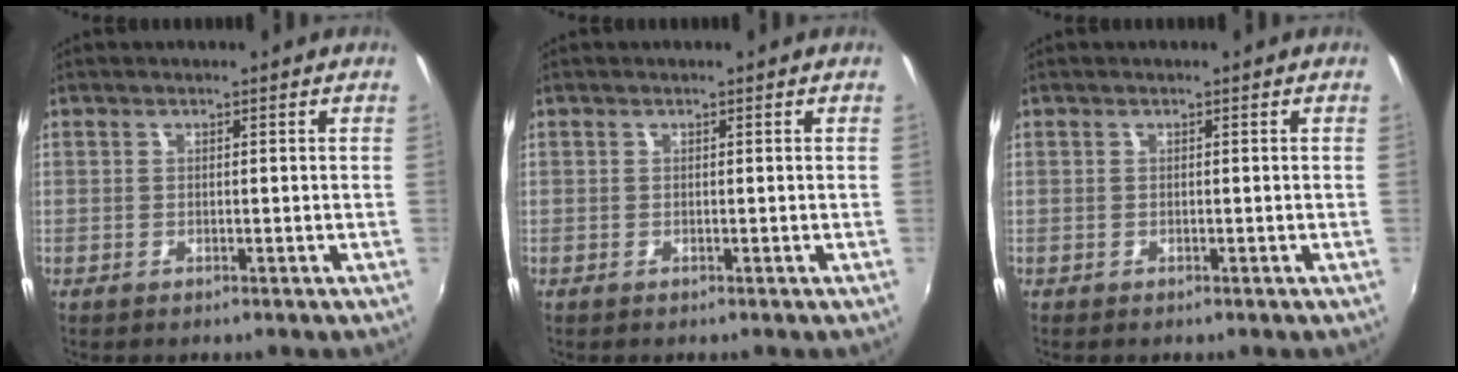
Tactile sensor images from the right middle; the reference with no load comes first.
{"total": 0.0}
{"total": 0.0}